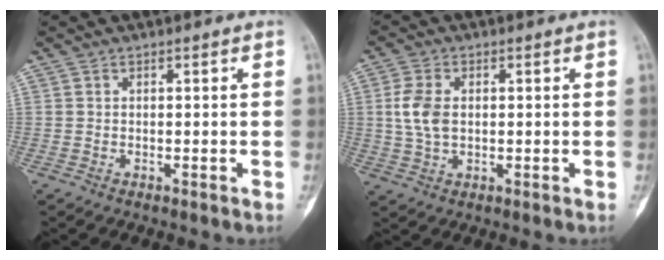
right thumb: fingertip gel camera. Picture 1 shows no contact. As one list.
[{"total": 6.1, "force": [0.6, 3.8, 4.7], "torque": [-0.100, 0.004, 0.013]}]